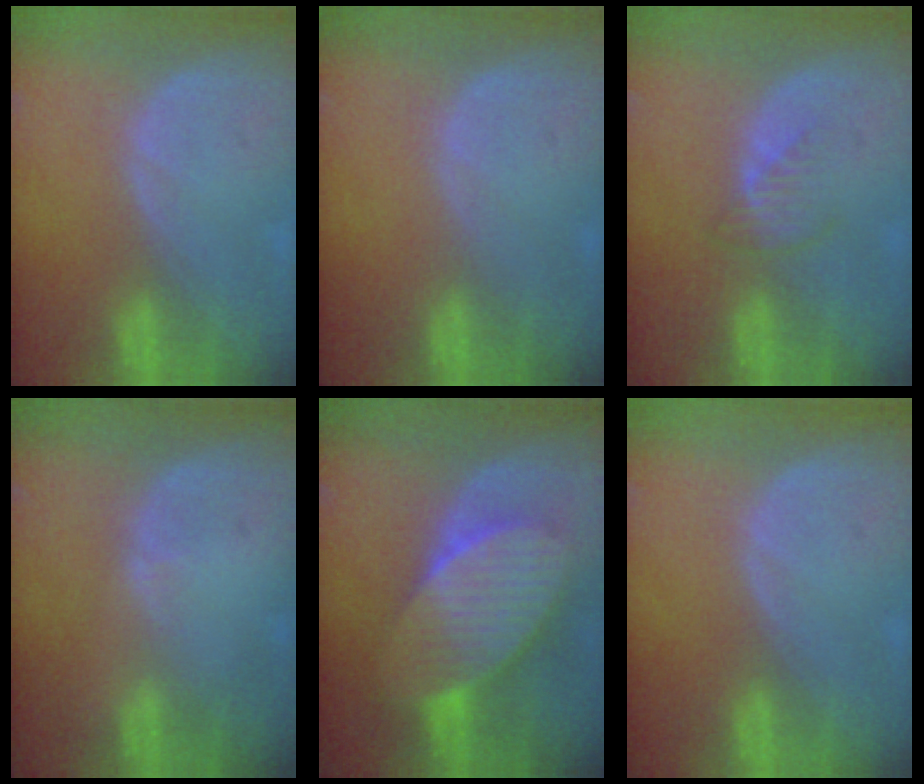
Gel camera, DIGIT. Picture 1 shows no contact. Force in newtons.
{"total": 0.0}
{"total": 2.5, "press": 2.5, "slide": 0.4}
{"total": 0.6, "press": 0.6, "slide": 0.2}
{"total": 9.6, "press": 9.6, "slide": 0.4}
{"total": 0.0}